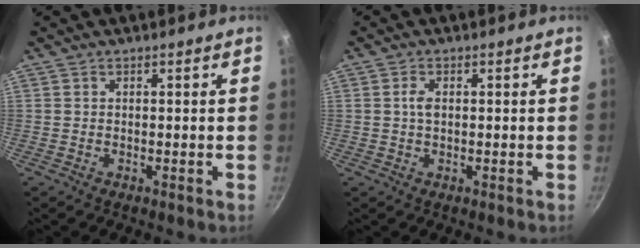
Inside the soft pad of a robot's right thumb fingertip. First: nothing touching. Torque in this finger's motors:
{"motor_torque": [0.17, 0.13, 0.50, 0.02, 0.04]}